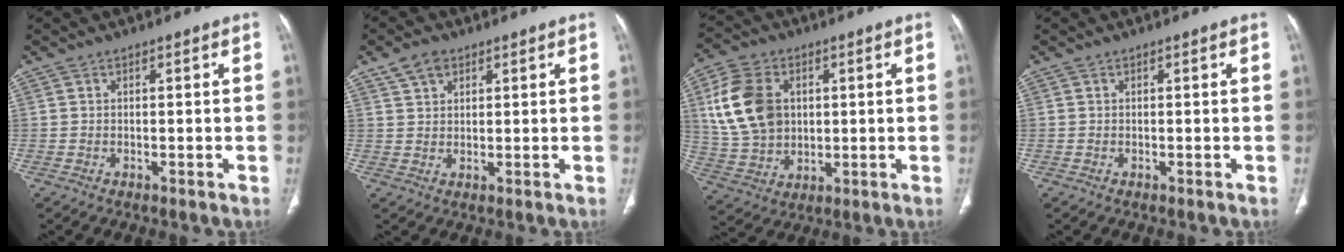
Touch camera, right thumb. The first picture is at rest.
{"total": 4.1, "force": [2.5, 2.6, 2.0], "torque": [-0.028, -0.004, 0.049]}
{"total": 14.7, "force": [3.2, 10.8, 9.4], "torque": [-0.166, -0.001, 0.067]}
{"total": 0.0}